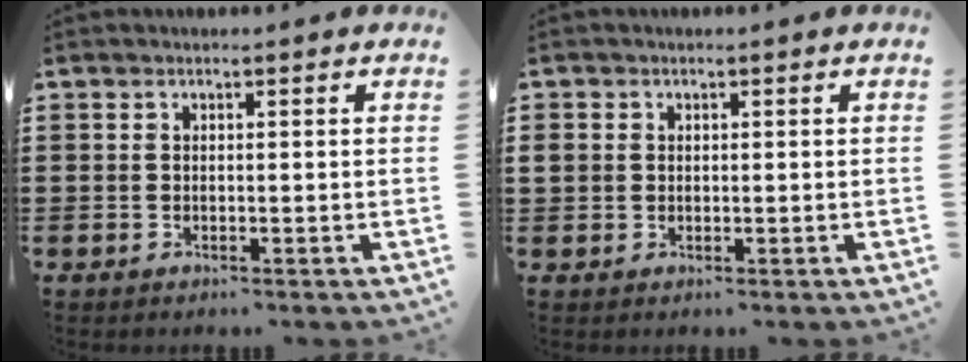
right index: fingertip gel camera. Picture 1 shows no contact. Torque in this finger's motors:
{"motor_torque": [0.81, 0.44, 0.02, 0.03]}